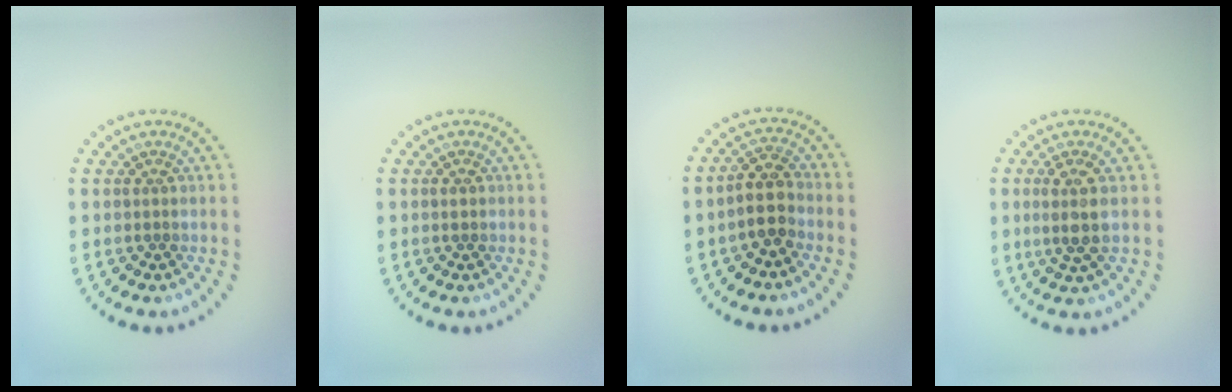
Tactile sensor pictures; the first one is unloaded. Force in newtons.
{"total": 0.8, "press": 0.8, "slide": 0.1}
{"total": 2.8, "press": 2.4, "slide": 1.5}
{"total": 2.4, "press": 2.1, "slide": 1.1}